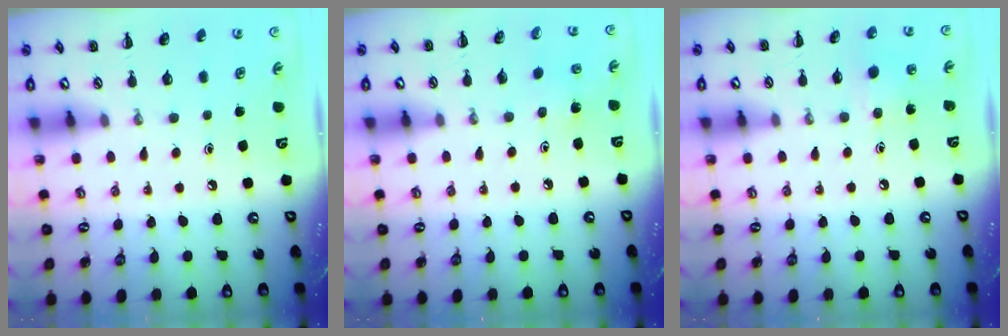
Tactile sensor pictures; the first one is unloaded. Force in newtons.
{"total": 3.1, "press": 2.9, "slide": 1.0}
{"total": 3.5, "press": 3.5, "slide": 0.5}